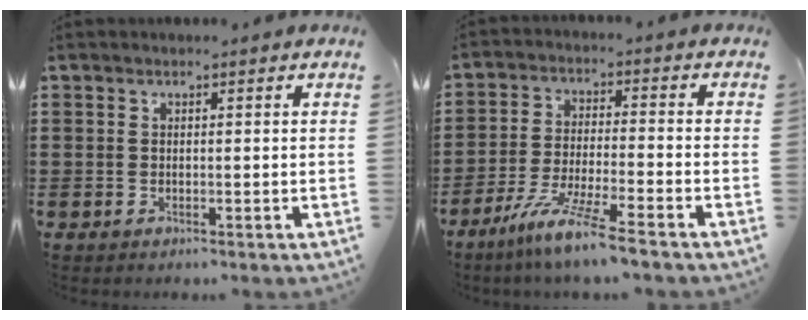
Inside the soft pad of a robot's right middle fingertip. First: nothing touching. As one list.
[{"total": 8.2, "force": [-6.6, -0.6, 4.8], "torque": [-0.099, -0.017, -0.129]}]